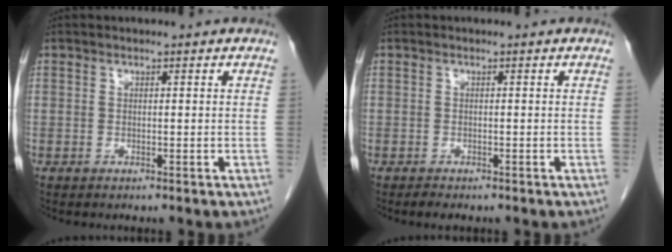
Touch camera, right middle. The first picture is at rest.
{"total": 1.0, "force": [-0.9, 0.2, 0.5], "torque": [-0.012, -0.004, -0.014]}